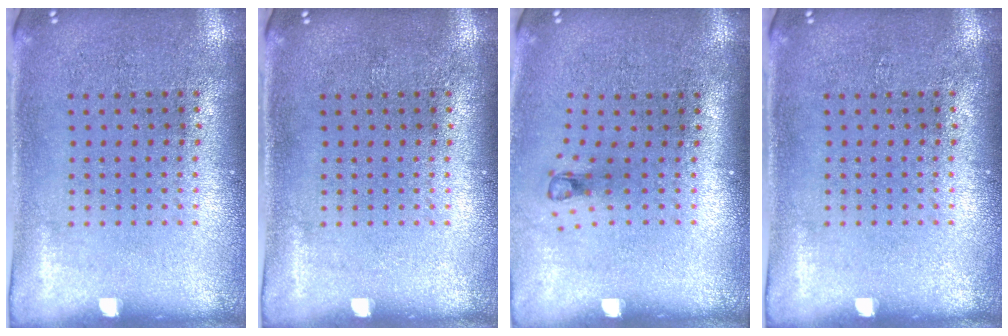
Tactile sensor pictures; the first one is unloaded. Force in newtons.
{"total": 0.0}
{"total": 0.8, "press": 0.4, "slide": 0.7}
{"total": 0.0}